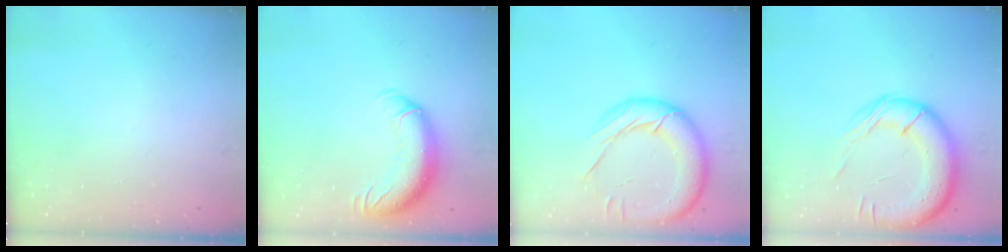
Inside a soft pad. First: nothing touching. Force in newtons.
{"total": 13.5, "press": 13.2, "slide": 2.9}
{"total": 18.6, "press": 18.2, "slide": 3.5}
{"total": 18.4, "press": 18.0, "slide": 3.7}